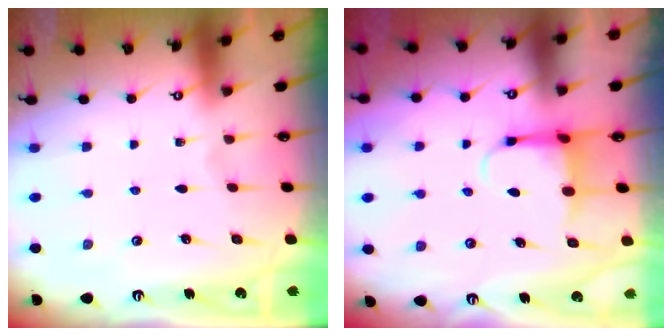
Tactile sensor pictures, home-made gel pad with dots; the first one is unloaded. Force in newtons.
{"total": 6.2, "press": 6.1, "slide": 1.2}